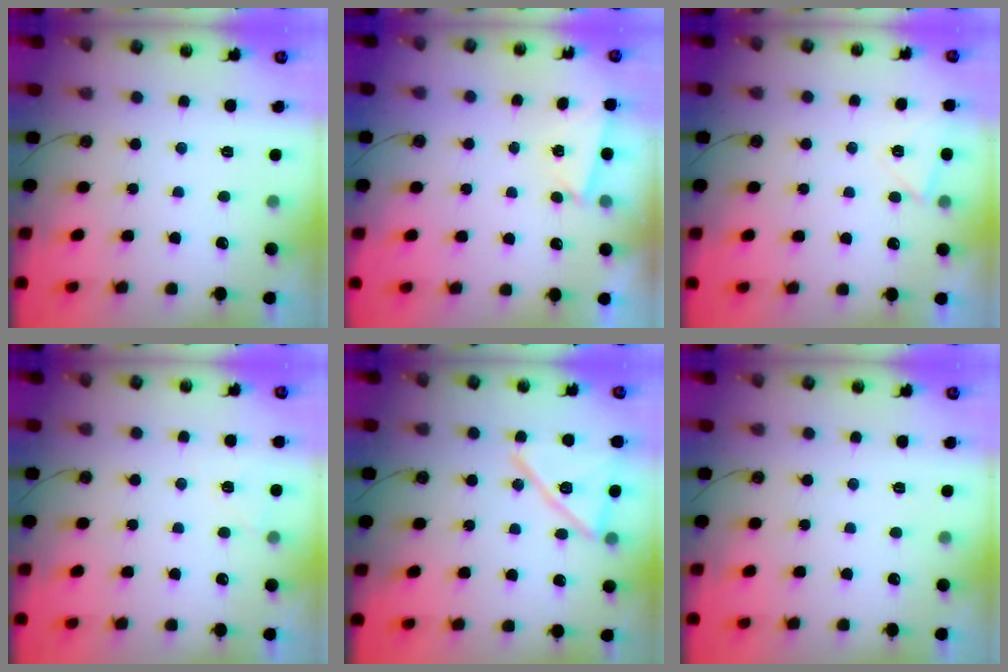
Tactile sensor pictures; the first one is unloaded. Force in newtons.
{"total": 1.2, "press": 1.1, "slide": 0.5}
{"total": 4.4, "press": 3.7, "slide": 2.5}
{"total": 4.5, "press": 4.1, "slide": 1.8}
{"total": 15.1, "press": 14.0, "slide": 5.6}
{"total": 0.0}